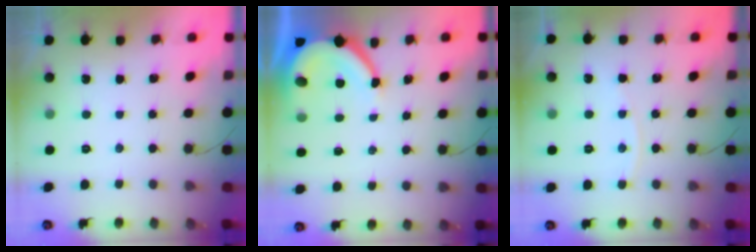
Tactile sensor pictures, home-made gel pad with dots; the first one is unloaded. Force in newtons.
{"total": 7.7, "press": 7.7, "slide": 0.9}
{"total": 2.5, "press": 2.5, "slide": 0.3}